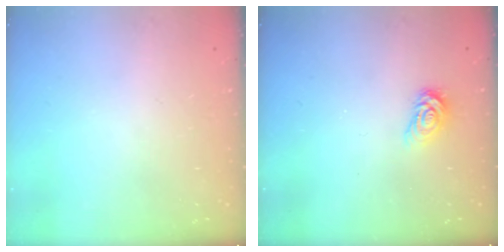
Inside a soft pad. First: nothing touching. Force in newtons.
{"total": 3.9, "press": 3.9, "slide": 0.4}